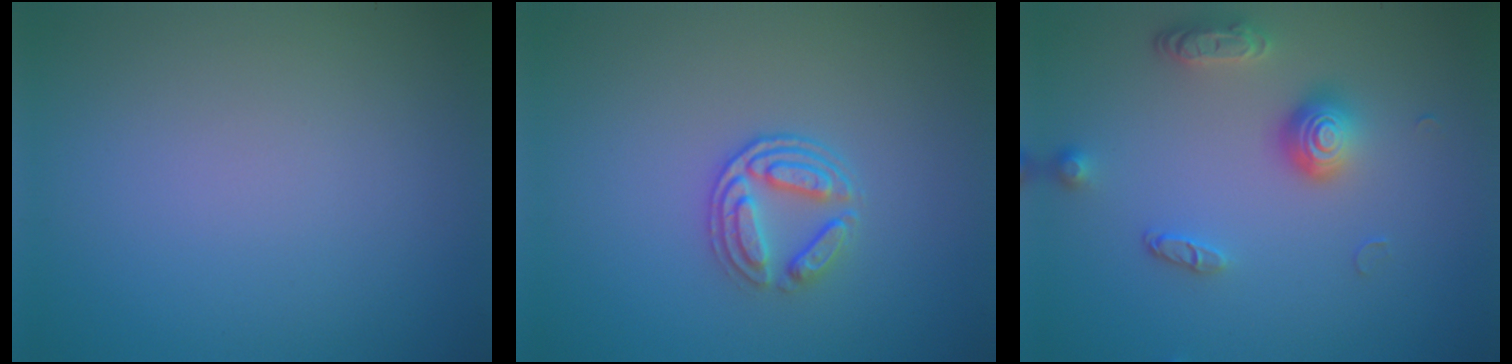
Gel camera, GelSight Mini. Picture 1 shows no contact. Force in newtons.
{"total": 2.9, "press": 2.5, "slide": 1.6}
{"total": 3.7, "press": 2.9, "slide": 2.3}